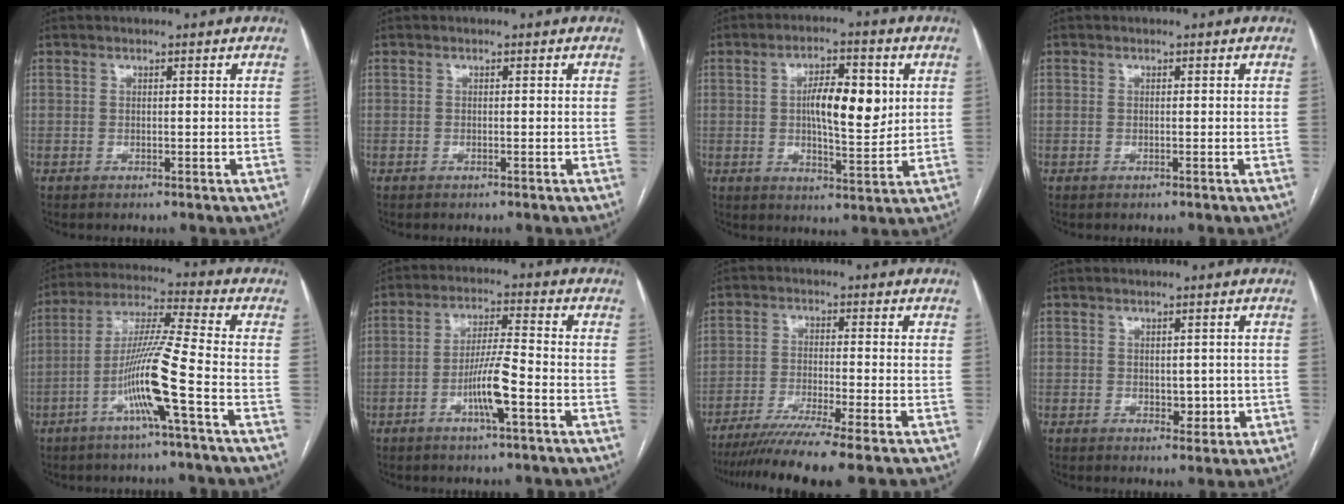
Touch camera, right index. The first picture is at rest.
{"total": 0.0}
{"total": 9.9, "force": [1.7, 3.1, 9.2], "torque": [-0.157, 0.010, 0.027]}
{"total": 0.0}
{"total": 11.3, "force": [-4.3, -1.3, 10.4], "torque": [-0.199, 0.005, -0.085]}
{"total": 7.3, "force": [-2.8, 0.3, 6.7], "torque": [-0.127, 0.003, -0.050]}
{"total": 11.2, "force": [-8.9, -1.8, 6.4], "torque": [-0.090, -0.035, -0.141]}
{"total": 2.8, "force": [-0.2, 1.9, 2.0], "torque": [-0.022, -0.001, 0.006]}